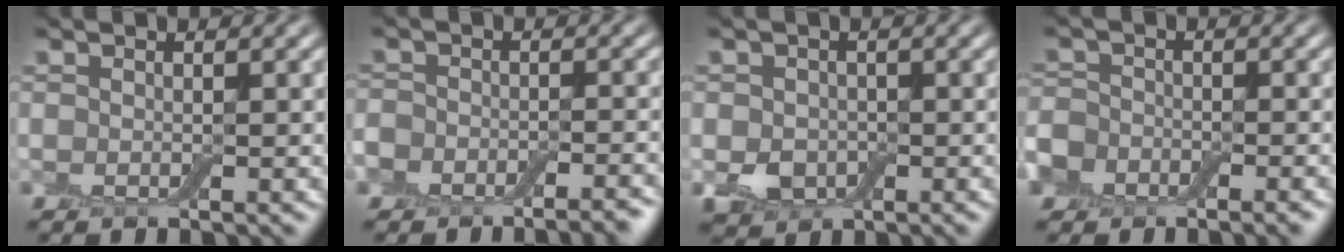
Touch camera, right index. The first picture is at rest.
{"total": 6.9, "force": [-5.7, 3.2, 2.4], "torque": [-0.007, -0.001, -0.075]}
{"total": 2.9, "force": [-0.6, 2.4, 1.5], "torque": [-0.030, -0.006, -0.014]}
{"total": 6.3, "force": [-4.1, 4.2, 2.1], "torque": [-0.022, -0.011, -0.078]}